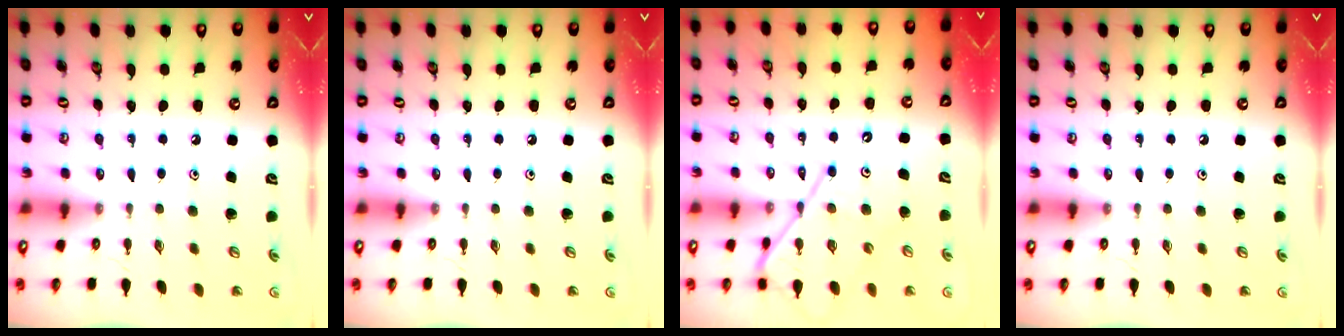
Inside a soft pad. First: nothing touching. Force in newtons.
{"total": 0.0}
{"total": 10.9, "press": 10.9, "slide": 1.2}
{"total": 0.0}